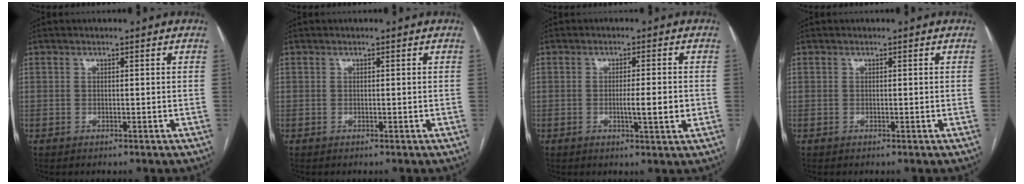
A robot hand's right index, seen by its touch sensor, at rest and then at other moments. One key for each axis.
{"total": 0.0}
{"total": 4.5, "fx": -0.9, "fy": 0.0, "fz": 4.4, "tx": -0.071, "ty": -0.006, "tz": -0.012}
{"total": 0.0}